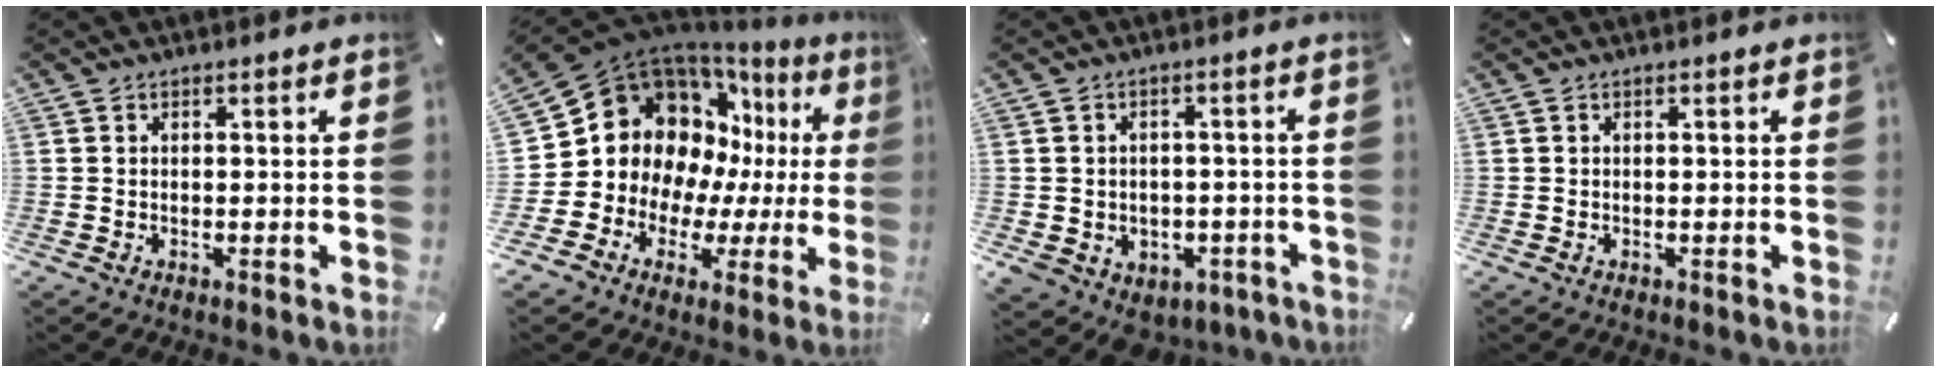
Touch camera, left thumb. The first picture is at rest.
{"total": 17.7, "force": [5.8, 14.4, 8.6], "torque": [-0.156, -0.064, 0.121]}
{"total": 5.1, "force": [-0.8, 4.8, 1.6], "torque": [-0.033, 0.003, -0.012]}
{"total": 0.0}